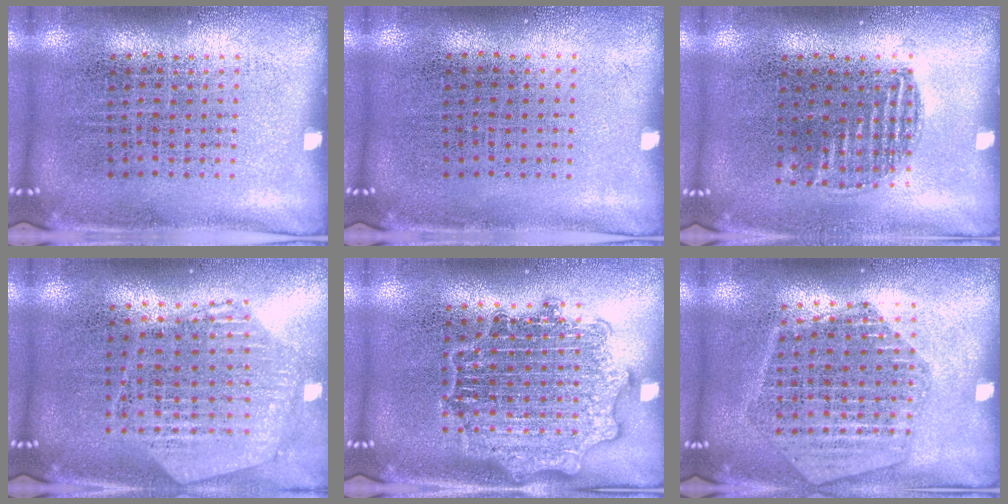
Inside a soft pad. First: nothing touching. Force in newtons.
{"total": 0.0}
{"total": 0.9, "press": 0.8, "slide": 0.3}
{"total": 1.2, "press": 1.2, "slide": 0.2}
{"total": 3.0, "press": 3.0, "slide": 0.5}
{"total": 1.7, "press": 1.6, "slide": 0.5}